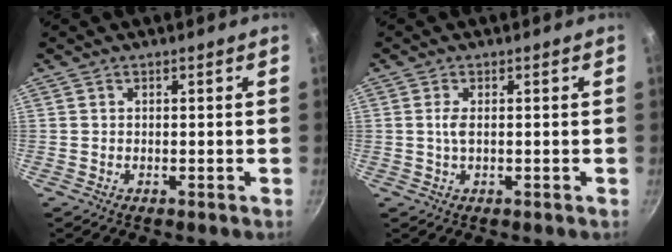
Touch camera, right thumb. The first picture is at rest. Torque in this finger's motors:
{"motor_torque": [0.56, 0.19, 0.54, -0.34, 0.11]}